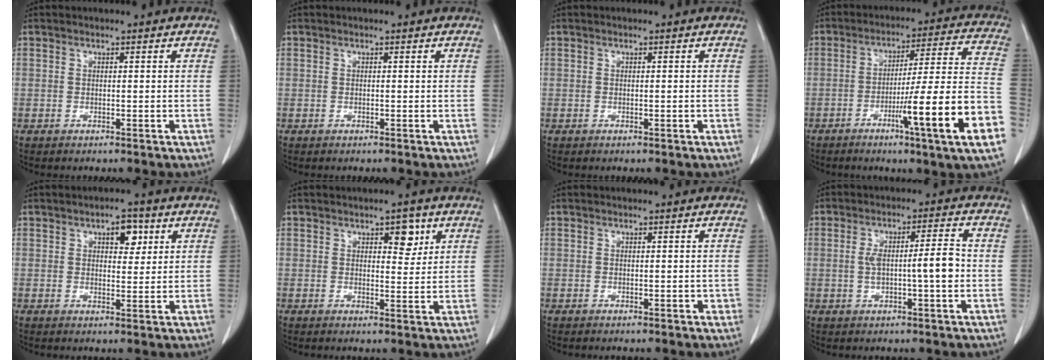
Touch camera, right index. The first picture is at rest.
{"total": 0.0}
{"total": 0.0}
{"total": 17.9, "force": [-7.0, -1.2, 16.4], "torque": [-0.218, -0.005, -0.106]}
{"total": 4.3, "force": [2.0, 2.2, 3.2], "torque": [-0.043, 0.007, 0.027]}
{"total": 3.8, "force": [1.9, 1.8, 2.8], "torque": [-0.034, 0.000, 0.026]}
{"total": 0.9, "force": [-0.2, 0.4, 0.8], "torque": [-0.009, 0.003, 0.000]}
{"total": 6.6, "force": [-0.5, 0.7, 6.5], "torque": [-0.118, 0.015, -0.005]}